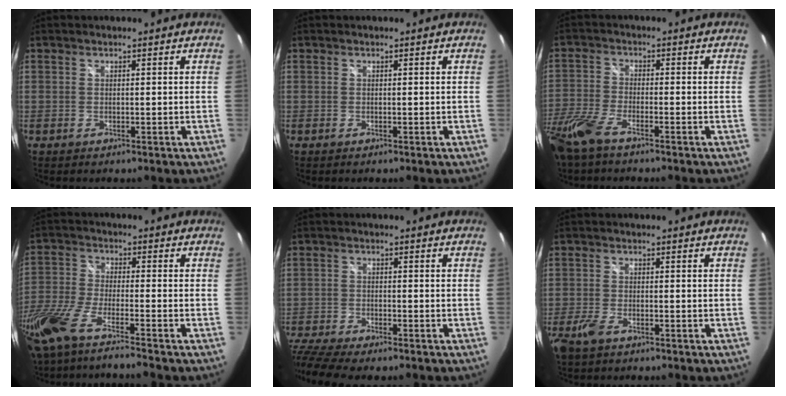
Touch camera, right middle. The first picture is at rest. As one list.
[{"total": 0.0}, {"total": 9.6, "force": [-7.0, 2.7, 6.0], "torque": [-0.153, -0.025, -0.146]}, {"total": 12.7, "force": [-9.9, 1.0, 7.8], "torque": [-0.177, -0.041, -0.188]}, {"total": 9.9, "force": [-8.6, 1.5, 4.8], "torque": [-0.137, -0.033, -0.156]}, {"total": 3.8, "force": [-2.5, 1.5, 2.4], "torque": [-0.066, -0.007, -0.049]}]